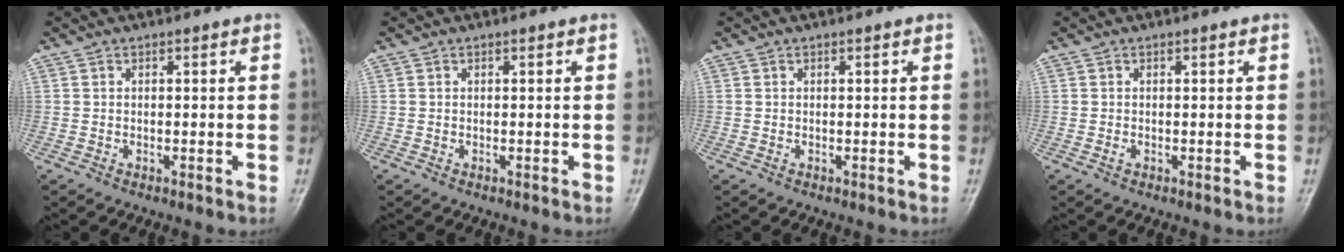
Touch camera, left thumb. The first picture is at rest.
{"total": 0.0}
{"total": 0.0}
{"total": 0.7, "force": [0.0, 0.4, 0.5], "torque": [-0.008, 0.001, 0.001]}